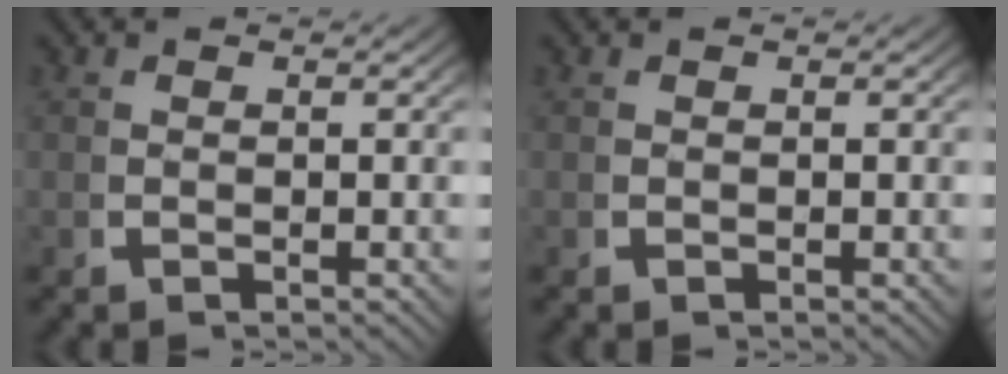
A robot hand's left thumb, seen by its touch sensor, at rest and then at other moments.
{"total": 0.0}